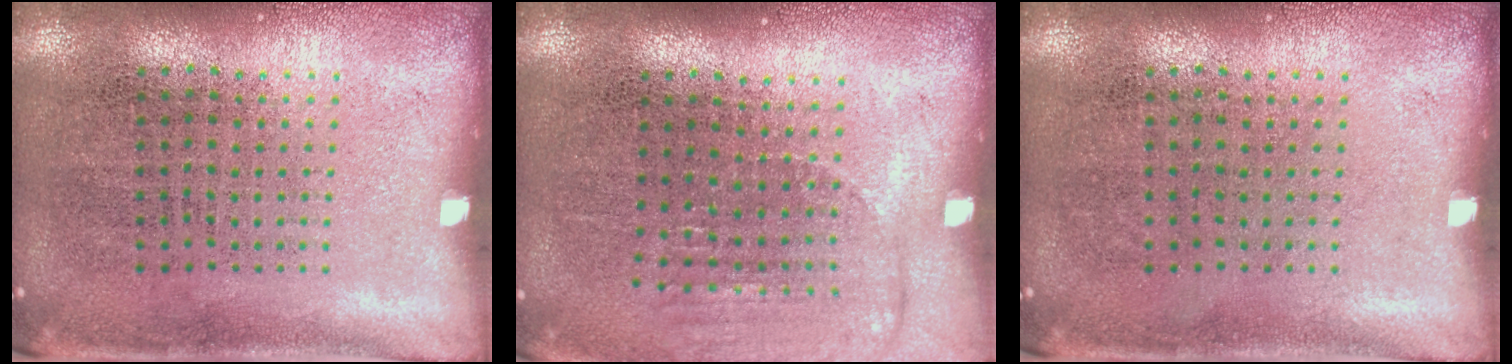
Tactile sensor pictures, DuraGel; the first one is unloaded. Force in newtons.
{"total": 1.1, "press": 1.1, "slide": 0.4}
{"total": 0.0}